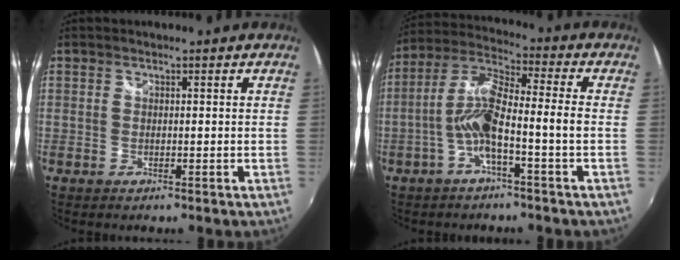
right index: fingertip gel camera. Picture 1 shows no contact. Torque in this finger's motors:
{"motor_torque": [1.39, -0.75, 0.39, 0.21]}